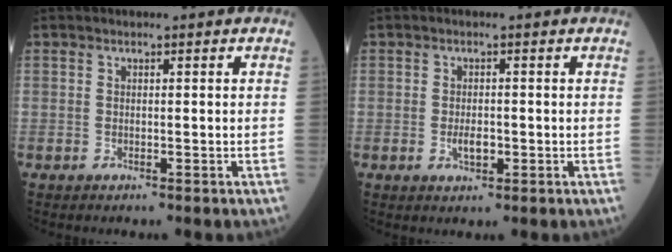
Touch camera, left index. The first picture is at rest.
{"total": 2.1, "force": [-0.6, 1.0, 1.8], "torque": [-0.035, -0.001, -0.006]}